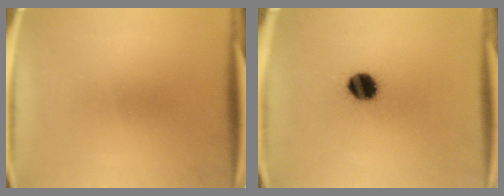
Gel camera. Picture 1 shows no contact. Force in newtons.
{"total": 7.7}